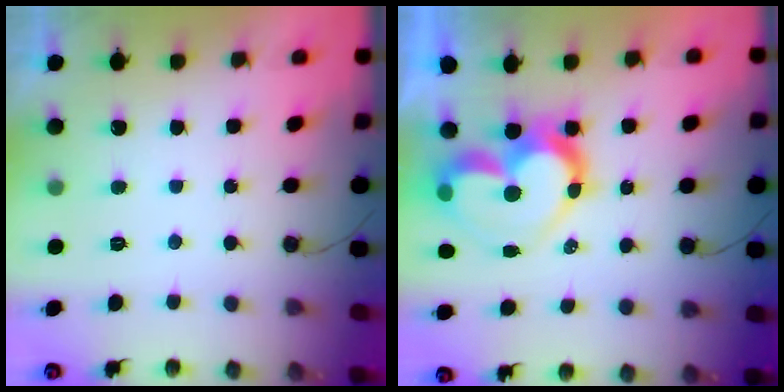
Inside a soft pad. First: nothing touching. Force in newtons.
{"total": 15.4, "press": 15.3, "slide": 1.2}